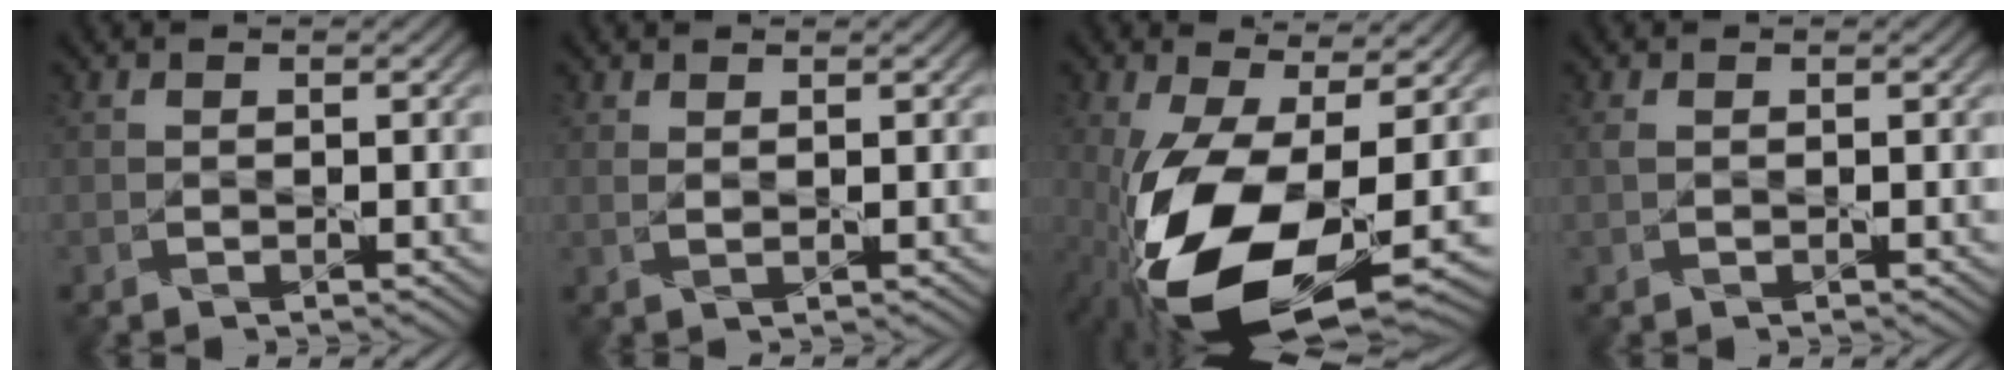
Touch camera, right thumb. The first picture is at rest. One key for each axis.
{"total": 1.1, "fx": 0.8, "fy": 0.1, "fz": 0.8, "tx": -0.021, "ty": 0.003, "tz": 0.014}
{"total": 16.6, "fx": -4.8, "fy": 7.6, "fz": 14.0, "tx": -0.298, "ty": -0.038, "tz": -0.075}
{"total": 0.7, "fx": 0.2, "fy": 0.3, "fz": 0.6, "tx": -0.019, "ty": 0.004, "tz": 0.004}